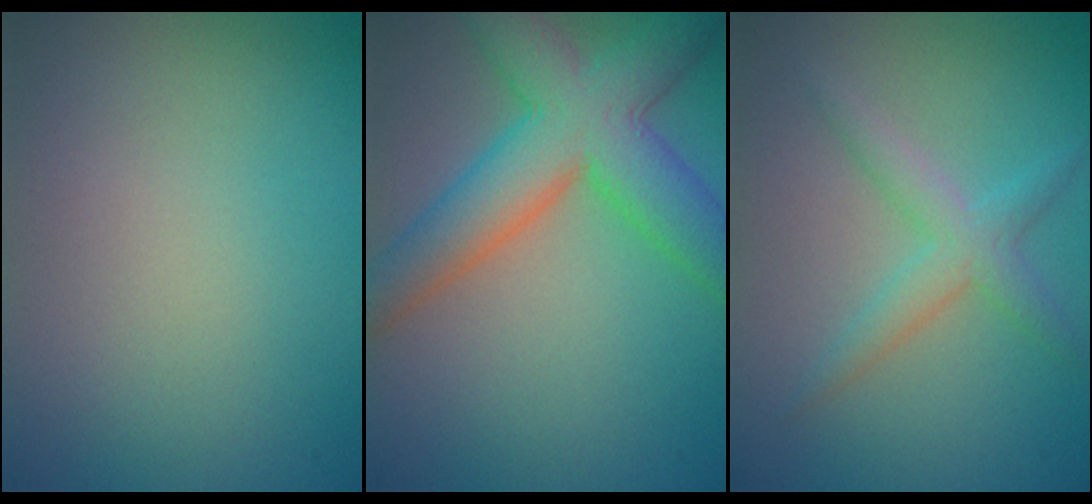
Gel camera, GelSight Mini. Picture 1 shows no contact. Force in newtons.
{"total": 7.9, "press": 7.9, "slide": 0.5}
{"total": 2.6, "press": 2.6, "slide": 0.0}